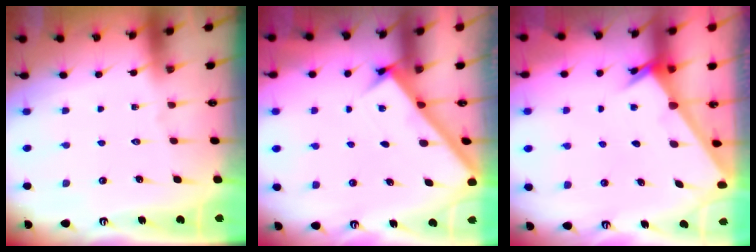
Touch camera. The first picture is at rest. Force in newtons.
{"total": 2.5, "press": 2.5, "slide": 0.3}
{"total": 2.4, "press": 2.4, "slide": 0.2}